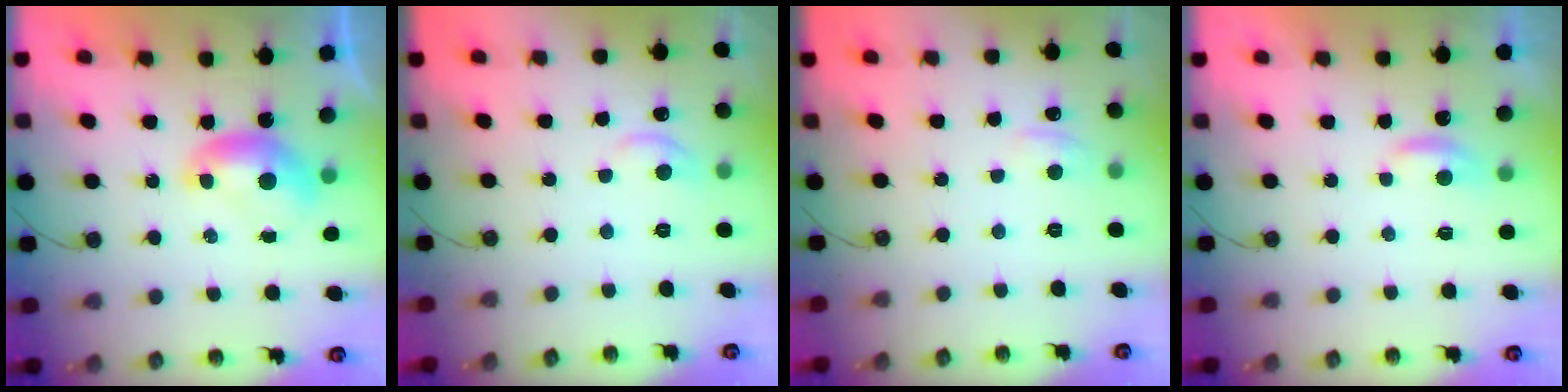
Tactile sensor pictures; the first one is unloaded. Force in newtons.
{"total": 2.2, "press": 2.0, "slide": 0.9}
{"total": 0.8, "press": 0.1, "slide": 0.8}
{"total": 0.7, "press": 0.5, "slide": 0.5}